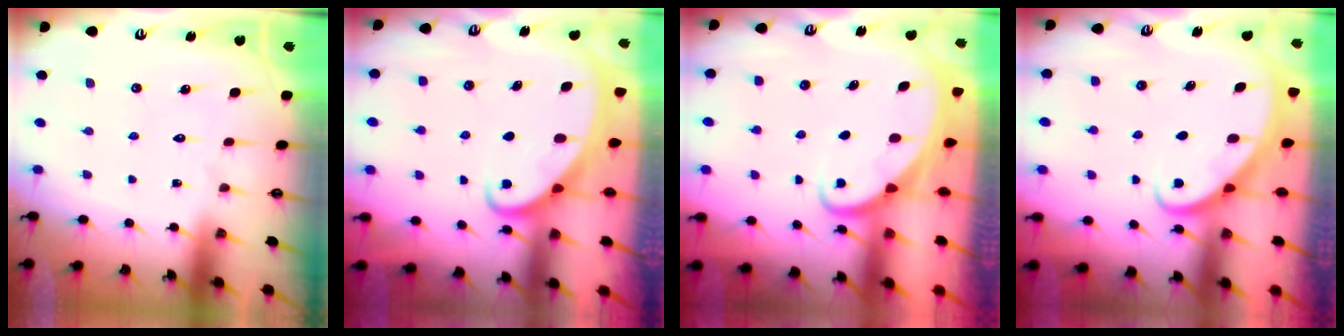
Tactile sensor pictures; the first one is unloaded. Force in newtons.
{"total": 2.4, "press": 2.4, "slide": 0.4}
{"total": 2.9, "press": 2.9, "slide": 0.3}
{"total": 2.7, "press": 2.7, "slide": 0.2}